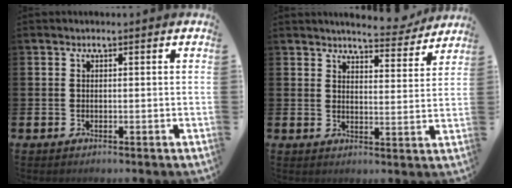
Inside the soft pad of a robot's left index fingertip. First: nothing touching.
{"total": 4.9, "force": [4.8, 0.7, 0.8], "torque": [-0.013, -0.035, 0.081]}